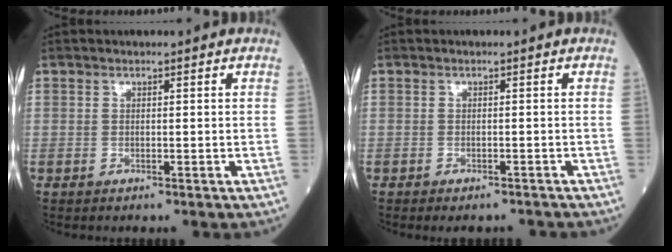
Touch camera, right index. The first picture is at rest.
{"total": 3.1, "force": [-2.9, 0.9, 0.9], "torque": [-0.003, -0.002, -0.037]}